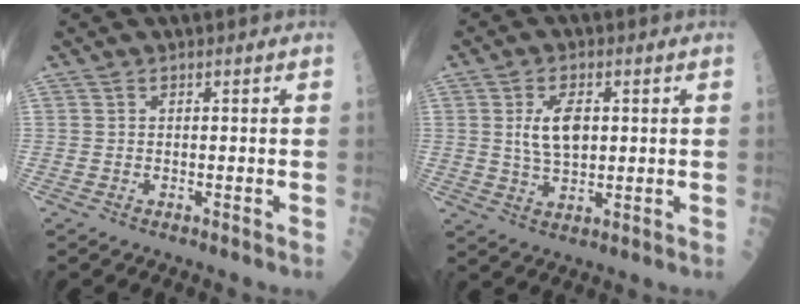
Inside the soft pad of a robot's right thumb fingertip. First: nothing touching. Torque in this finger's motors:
{"motor_torque": [0.00, 0.00, 0.12, 0.06, 0.04]}